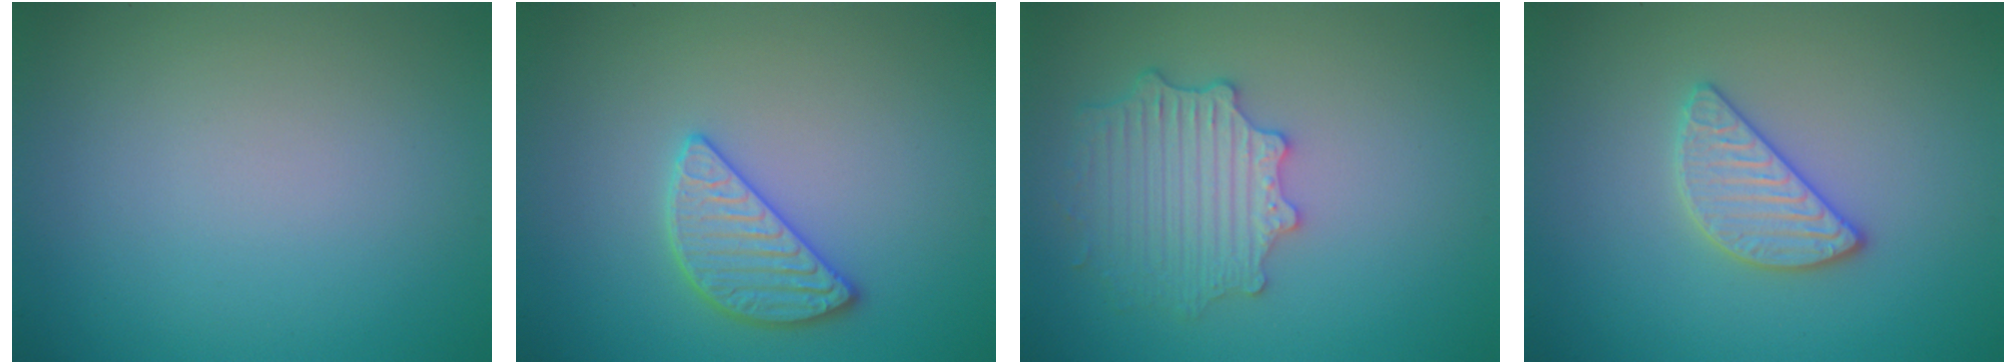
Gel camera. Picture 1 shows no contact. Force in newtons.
{"total": 2.8, "press": 2.8, "slide": 0.3}
{"total": 4.5, "press": 4.0, "slide": 2.1}
{"total": 2.8, "press": 2.7, "slide": 0.5}